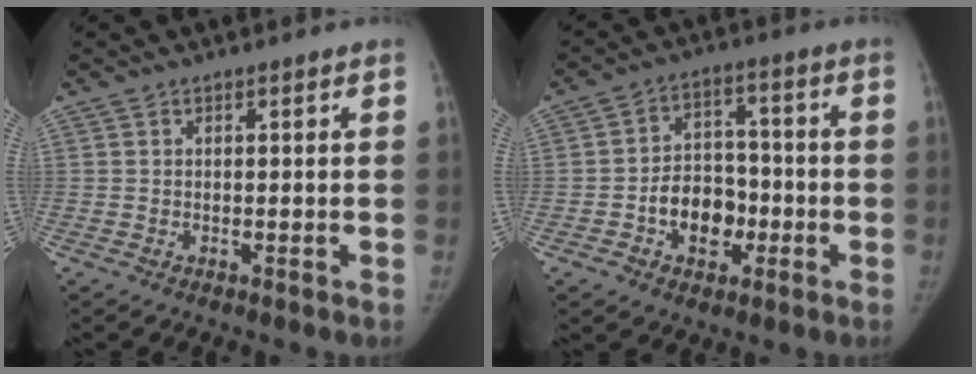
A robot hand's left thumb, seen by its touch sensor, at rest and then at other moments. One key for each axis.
{"total": 10.1, "fx": -3.1, "fy": 7.4, "fz": 6.1, "tx": -0.057, "ty": 0.032, "tz": -0.050}